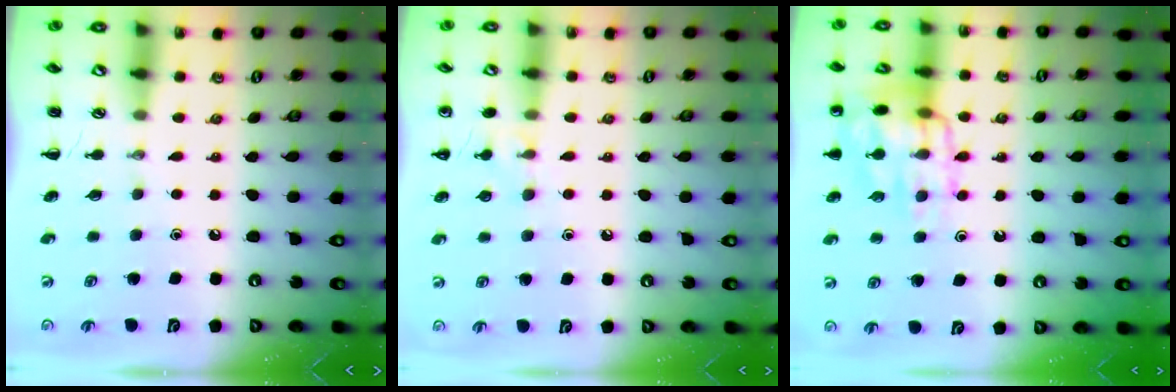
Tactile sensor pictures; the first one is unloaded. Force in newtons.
{"total": 7.8, "press": 7.4, "slide": 2.3}
{"total": 14.7, "press": 14.6, "slide": 1.6}